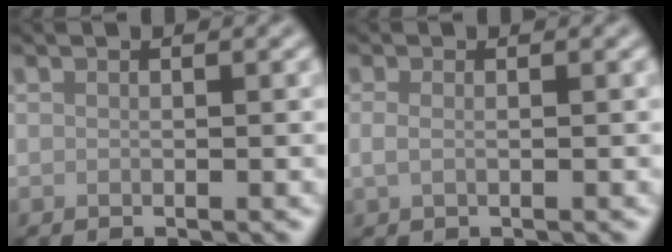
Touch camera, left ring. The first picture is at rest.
{"total": 1.0, "force": [0.0, 0.5, 0.9], "torque": [-0.021, -0.002, -0.001]}